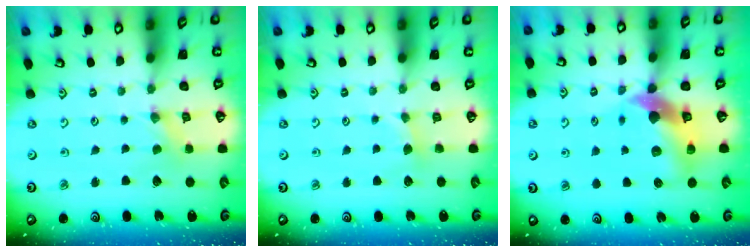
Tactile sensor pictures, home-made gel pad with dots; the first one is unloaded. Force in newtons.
{"total": 2.9, "press": 2.9, "slide": 0.4}
{"total": 11.1, "press": 11.0, "slide": 1.6}